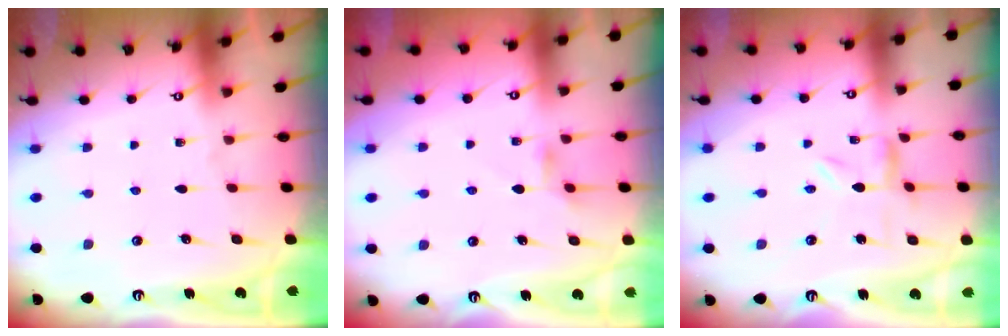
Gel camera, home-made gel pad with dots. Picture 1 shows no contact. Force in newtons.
{"total": 2.2, "press": 2.1, "slide": 0.4}
{"total": 1.6, "press": 1.6, "slide": 0.3}